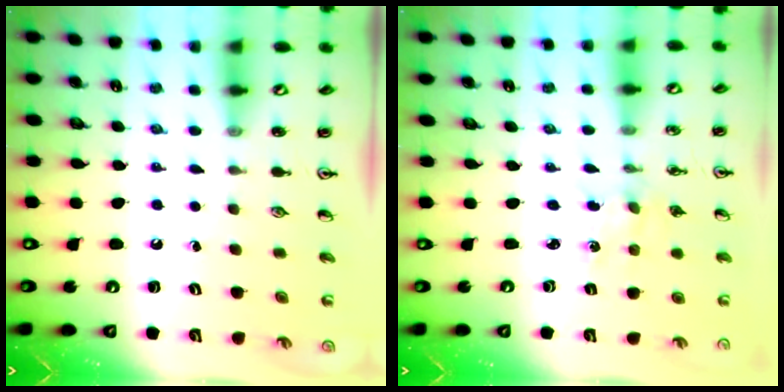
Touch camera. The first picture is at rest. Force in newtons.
{"total": 0.5, "press": 0.5, "slide": 0.1}